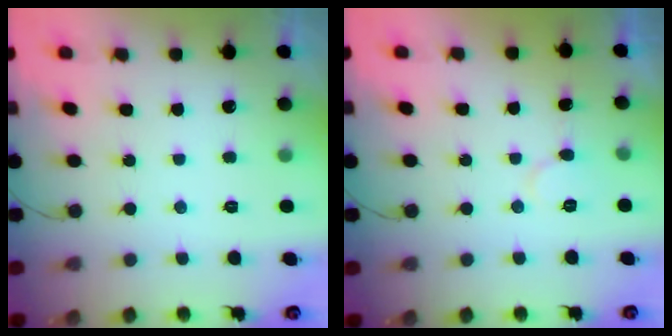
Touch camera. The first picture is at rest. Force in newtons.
{"total": 5.9, "press": 5.8, "slide": 0.4}